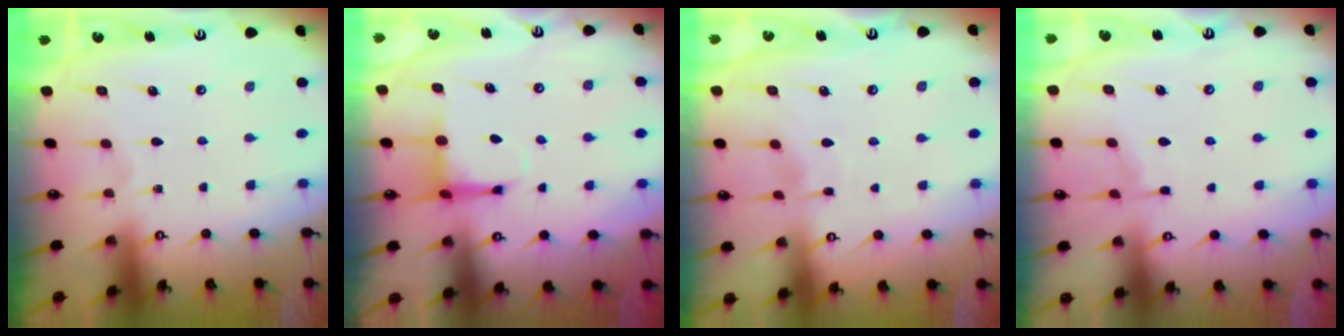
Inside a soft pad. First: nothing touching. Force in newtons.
{"total": 4.9, "press": 4.8, "slide": 0.9}
{"total": 5.3, "press": 5.3, "slide": 0.5}
{"total": 3.5, "press": 3.5, "slide": 0.6}